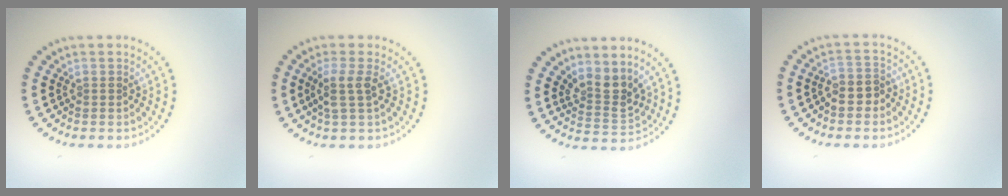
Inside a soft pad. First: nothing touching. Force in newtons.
{"total": 2.2, "press": 1.7, "slide": 1.5}
{"total": 2.8, "press": 2.1, "slide": 1.9}
{"total": 2.2, "press": 2.1, "slide": 0.7}